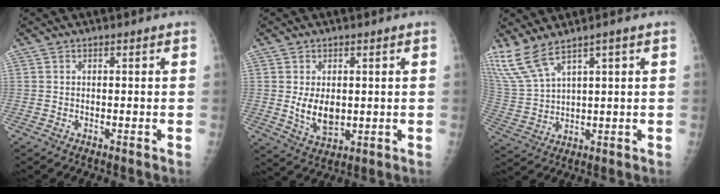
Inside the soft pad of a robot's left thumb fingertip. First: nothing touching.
{"total": 7.0, "force": [0.3, 4.6, 5.2], "torque": [-0.073, -0.014, 0.019]}
{"total": 8.2, "force": [6.4, 2.0, 4.7], "torque": [-0.117, -0.019, 0.155]}